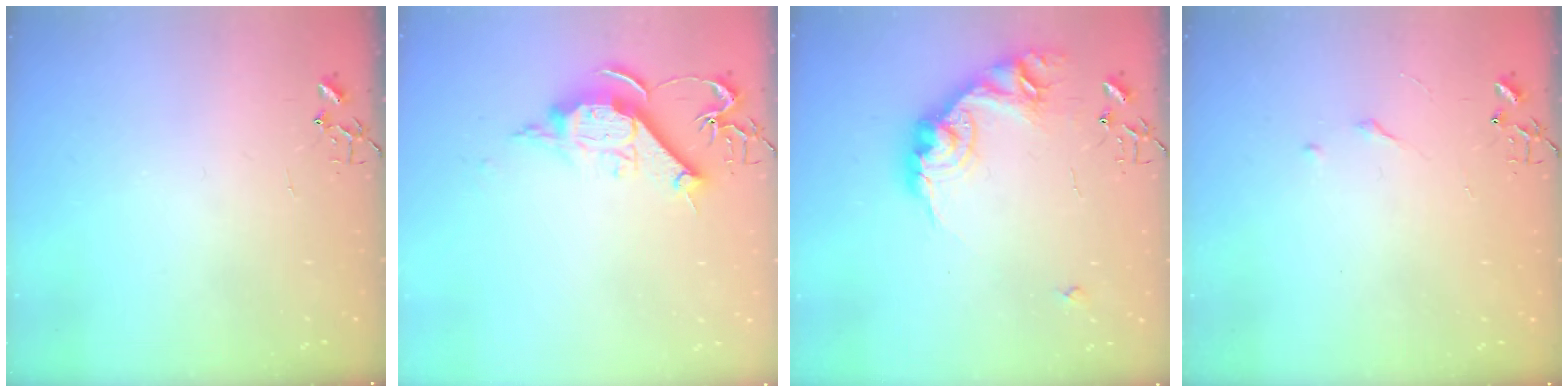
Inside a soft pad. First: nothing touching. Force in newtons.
{"total": 12.1, "press": 12.0, "slide": 1.3}
{"total": 17.4, "press": 17.4, "slide": 0.4}
{"total": 2.7, "press": 2.7, "slide": 0.4}